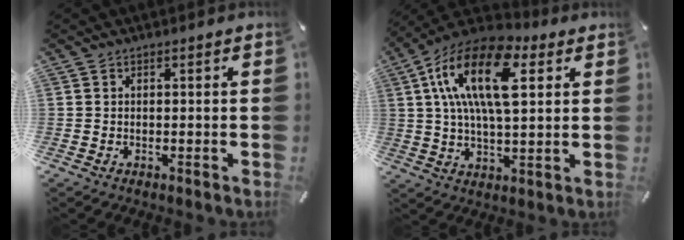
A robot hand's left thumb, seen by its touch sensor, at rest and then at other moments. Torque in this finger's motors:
{"motor_torque": [1.22, 1.92, 1.71, -1.06, 0.87]}